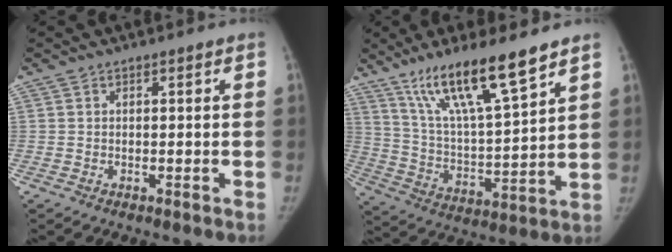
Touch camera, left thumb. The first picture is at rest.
{"total": 17.3, "force": [11.9, 2.7, 12.4], "torque": [-0.208, -0.058, 0.223]}